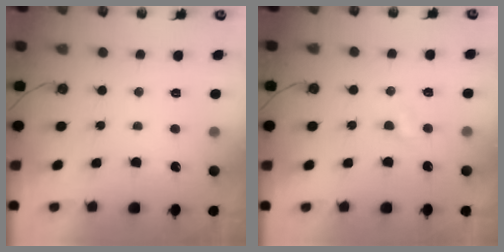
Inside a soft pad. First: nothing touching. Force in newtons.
{"total": 2.0, "press": 2.0, "slide": 0.3}